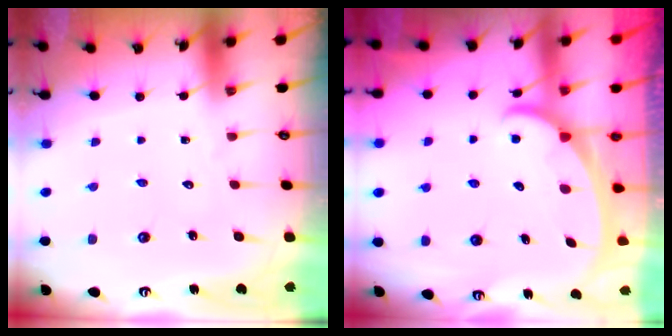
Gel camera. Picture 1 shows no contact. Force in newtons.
{"total": 2.4, "press": 2.4, "slide": 0.3}